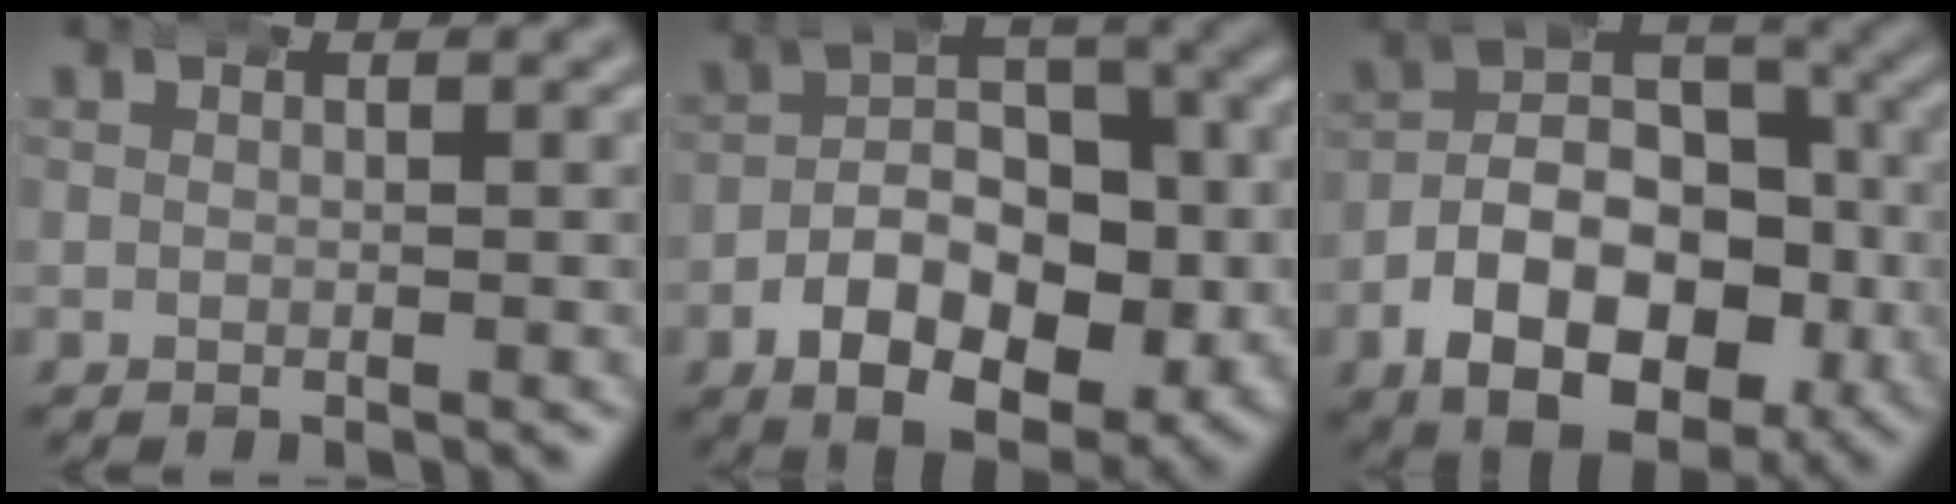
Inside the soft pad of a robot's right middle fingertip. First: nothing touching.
{"total": 10.8, "force": [-3.1, 7.0, 7.5], "torque": [-0.110, -0.022, -0.049]}
{"total": 12.5, "force": [-3.0, 9.1, 8.0], "torque": [-0.138, -0.030, -0.046]}